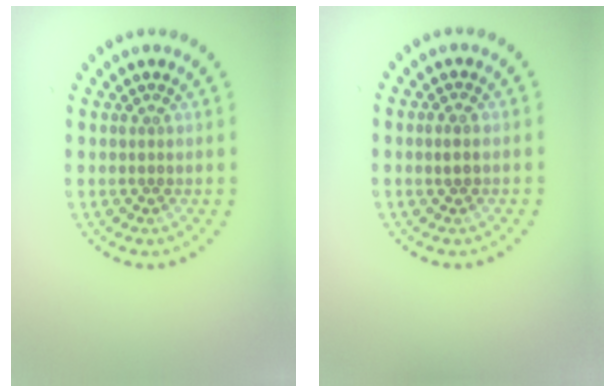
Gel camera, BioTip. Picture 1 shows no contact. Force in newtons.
{"total": 0.7, "press": 0.6, "slide": 0.4}